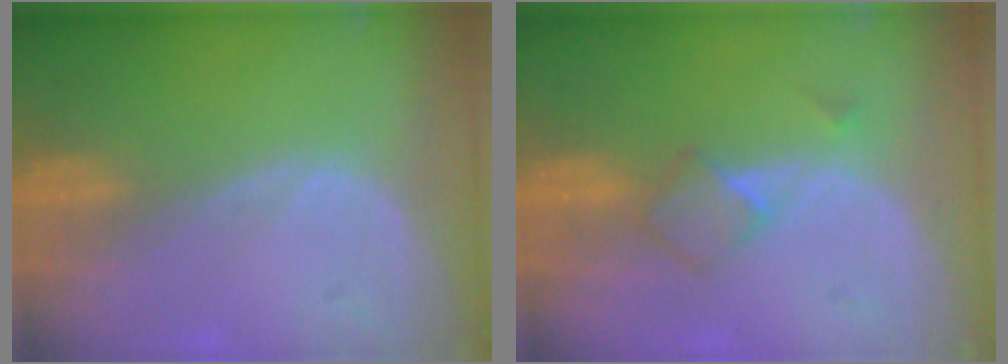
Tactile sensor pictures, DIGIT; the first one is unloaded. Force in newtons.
{"total": 3.6, "press": 3.3, "slide": 1.2}